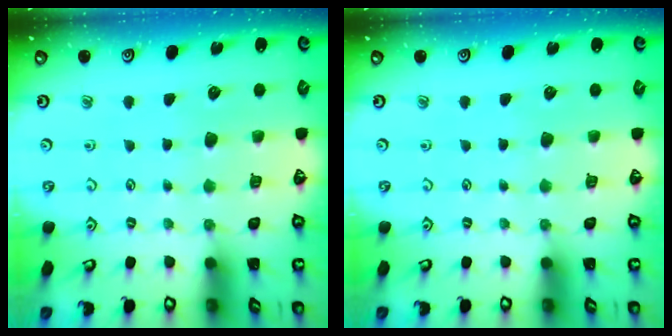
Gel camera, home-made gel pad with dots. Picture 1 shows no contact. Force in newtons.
{"total": 0.0}